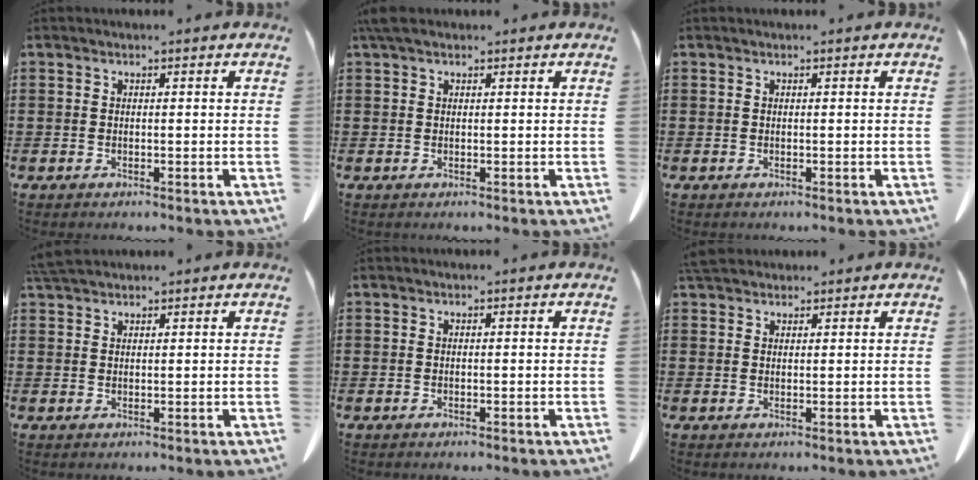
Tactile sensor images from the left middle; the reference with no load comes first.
{"total": 1.9, "force": [1.2, 0.8, 1.2], "torque": [-0.029, 0.004, 0.023]}
{"total": 0.0}
{"total": 2.7, "force": [2.5, 0.5, 1.0], "torque": [-0.028, 0.000, 0.049]}
{"total": 0.0}
{"total": 3.0, "force": [2.6, 1.1, 1.0], "torque": [-0.028, 0.002, 0.052]}